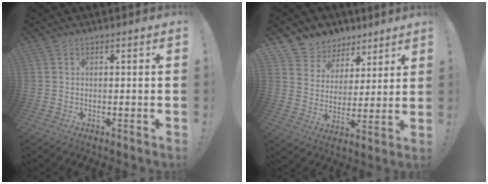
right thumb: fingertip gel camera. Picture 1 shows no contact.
{"total": 8.9, "force": [5.6, 6.8, 1.1], "torque": [-0.016, -0.048, 0.112]}